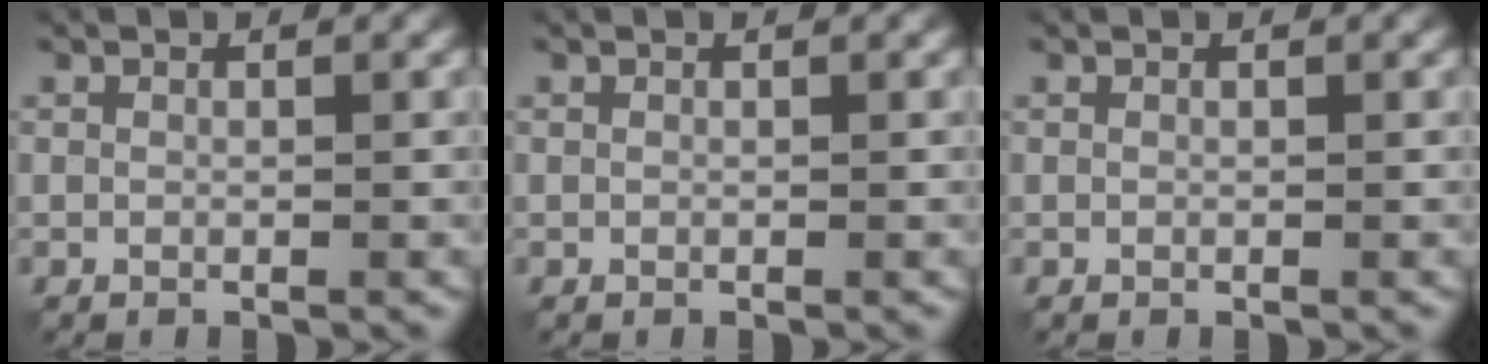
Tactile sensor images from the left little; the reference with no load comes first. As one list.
[{"total": 0.0}, {"total": 0.0}]